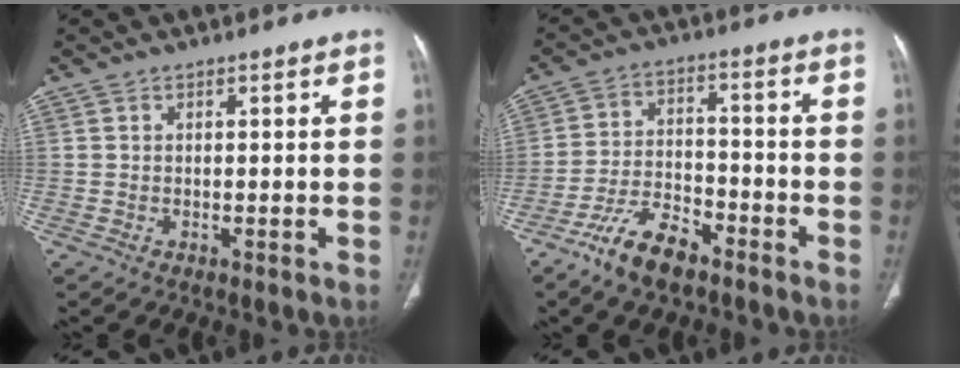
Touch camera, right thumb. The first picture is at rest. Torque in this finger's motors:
{"motor_torque": [1.65, 0.32, 0.60, -1.39, 0.22]}